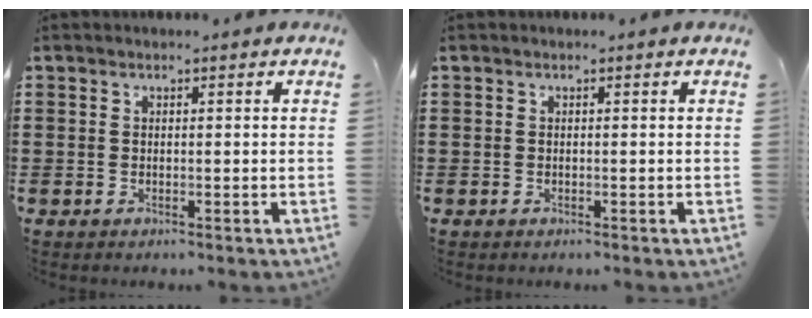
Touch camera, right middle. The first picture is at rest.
{"total": 0.0}